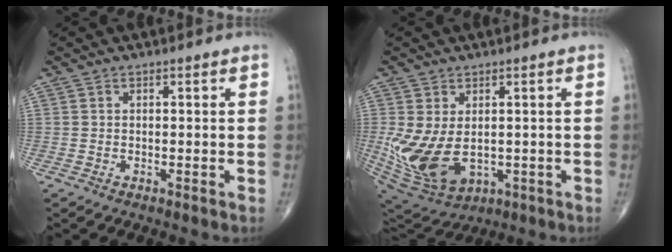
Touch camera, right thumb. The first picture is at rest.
{"total": 13.4, "force": [-1.0, 8.5, 10.3], "torque": [-0.209, -0.014, 0.012]}